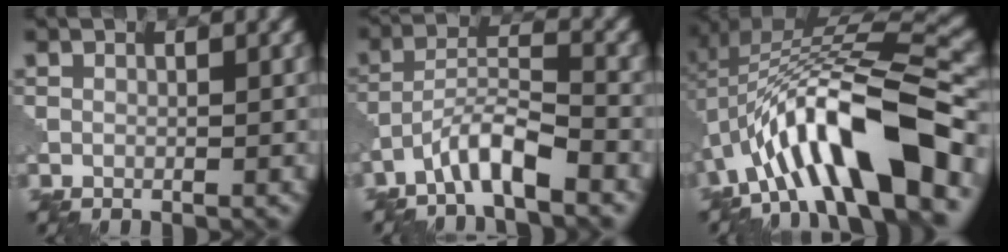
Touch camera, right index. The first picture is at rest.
{"total": 4.4, "force": [-3.2, 0.5, 3.0], "torque": [-0.054, 0.016, -0.069]}
{"total": 12.9, "force": [-4.8, 3.7, 11.4], "torque": [-0.189, 0.023, -0.077]}